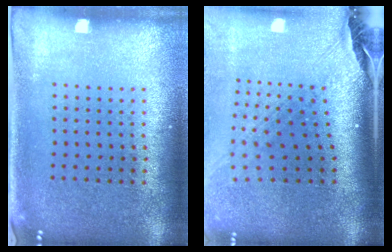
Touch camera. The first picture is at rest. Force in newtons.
{"total": 2.8, "press": 2.1, "slide": 1.9}